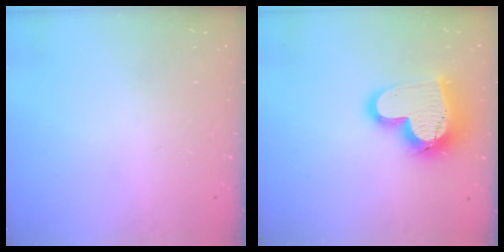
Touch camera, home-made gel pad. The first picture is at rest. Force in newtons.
{"total": 17.4, "press": 17.4, "slide": 1.3}